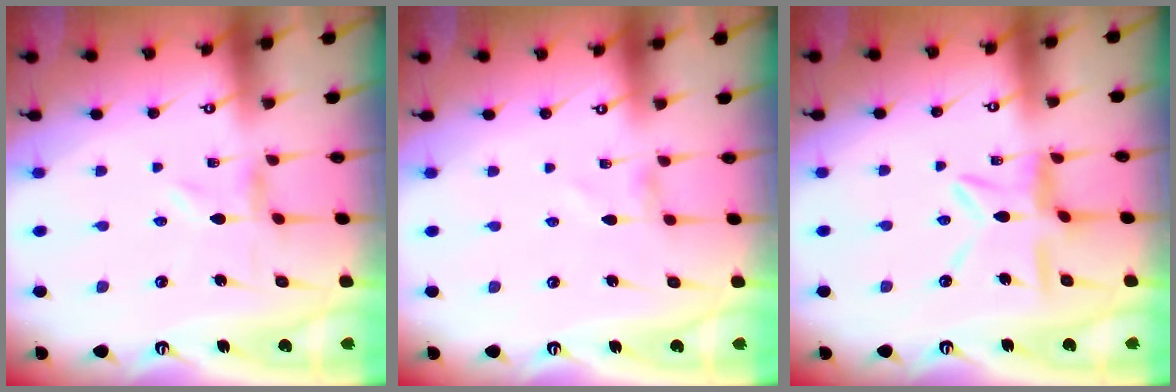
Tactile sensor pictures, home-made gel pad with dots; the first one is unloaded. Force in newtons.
{"total": 0.0}
{"total": 9.1, "press": 9.1, "slide": 0.8}